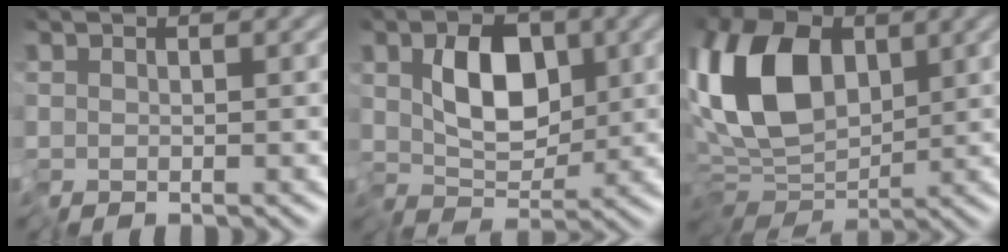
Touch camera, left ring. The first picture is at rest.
{"total": 5.5, "force": [0.0, 3.1, 4.5], "torque": [-0.067, -0.005, -0.004]}
{"total": 11.3, "force": [1.3, 7.0, 8.8], "torque": [-0.191, 0.004, 0.005]}